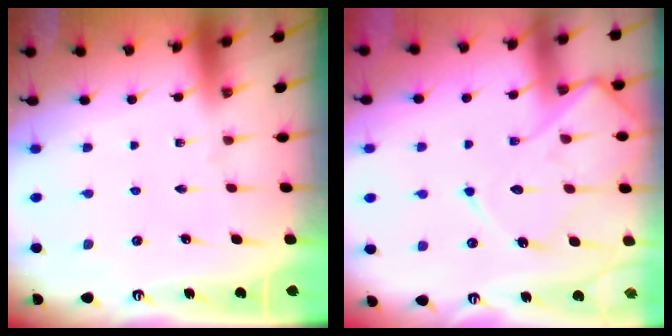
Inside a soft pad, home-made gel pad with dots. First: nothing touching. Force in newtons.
{"total": 12.9, "press": 12.8, "slide": 1.2}